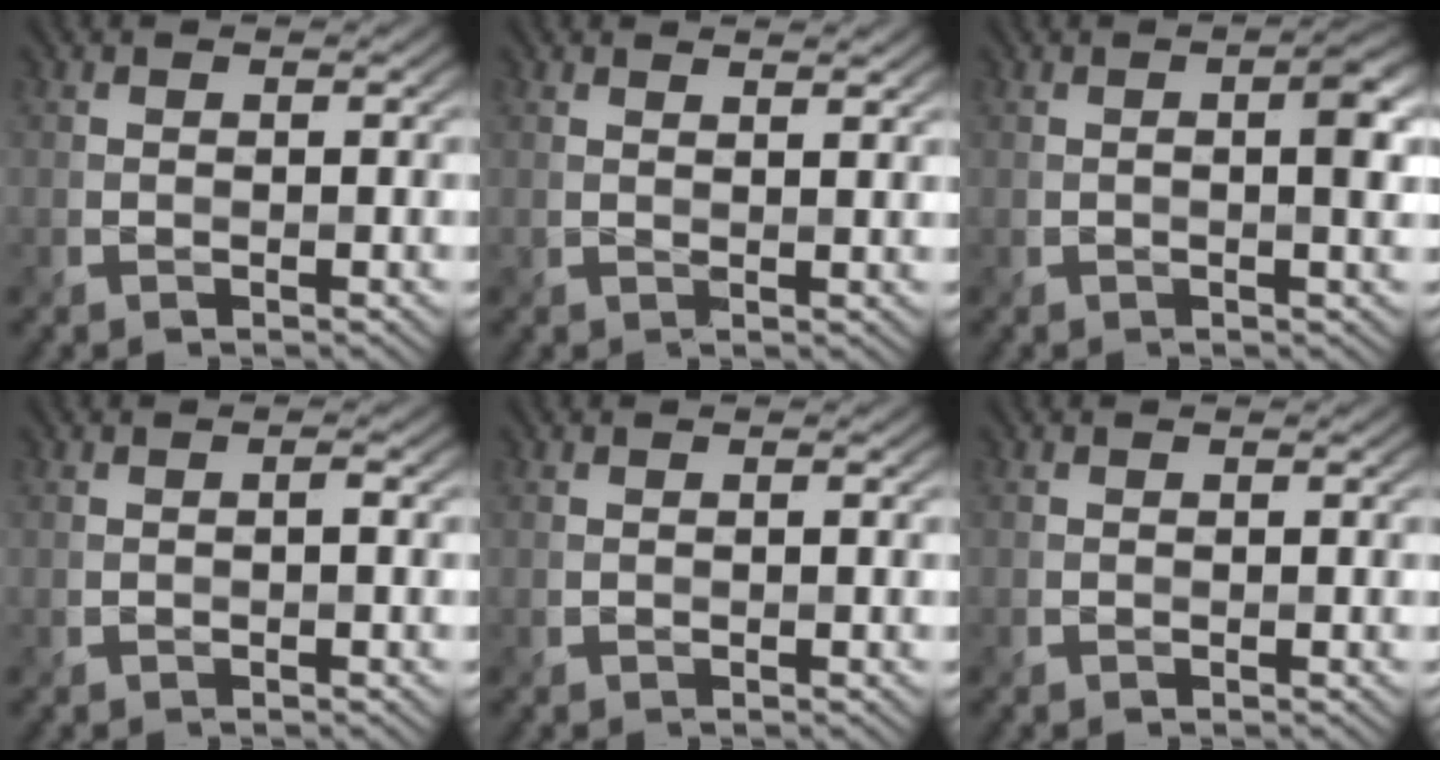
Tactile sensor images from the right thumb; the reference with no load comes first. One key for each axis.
{"total": 1.8, "fx": 1.6, "fy": 0.1, "fz": 0.8, "tx": -0.018, "ty": -0.003, "tz": 0.032}
{"total": 3.3, "fx": 0.2, "fy": 0.9, "fz": 3.2, "tx": -0.051, "ty": 0.005, "tz": 0.002}
{"total": 0.7, "fx": -0.2, "fy": 0.1, "fz": 0.6, "tx": -0.014, "ty": 0.002, "tz": -0.003}
{"total": 0.0}
{"total": 0.0}